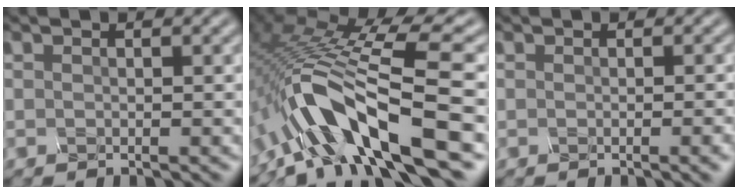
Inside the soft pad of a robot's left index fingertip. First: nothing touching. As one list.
[{"total": 11.4, "force": [-5.6, 2.1, 9.8], "torque": [-0.193, 0.021, -0.073]}, {"total": 2.8, "force": [-0.6, 1.2, 2.4], "torque": [-0.011, 0.026, -0.008]}]